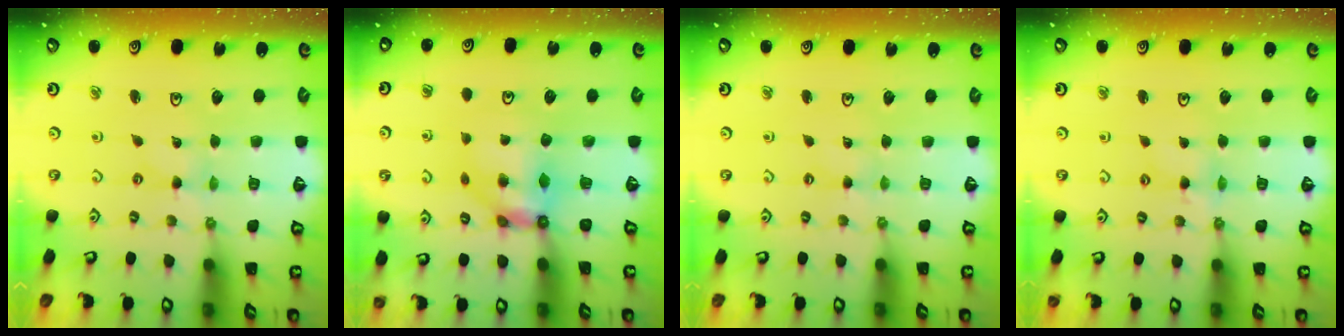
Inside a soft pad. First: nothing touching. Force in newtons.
{"total": 7.4, "press": 7.3, "slide": 0.5}
{"total": 0.0}
{"total": 2.3, "press": 2.3, "slide": 0.3}